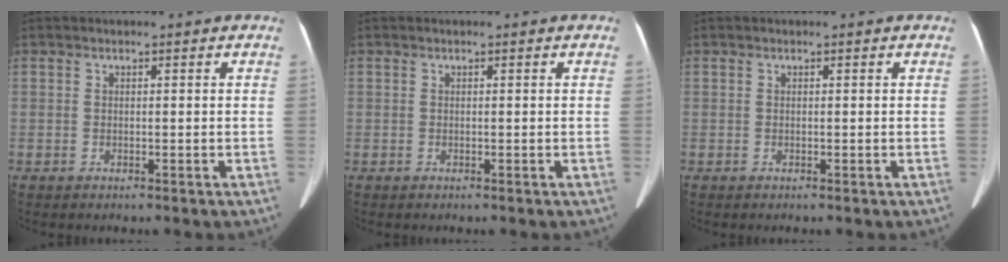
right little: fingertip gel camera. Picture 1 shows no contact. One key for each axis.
{"total": 0.0}
{"total": 0.0}